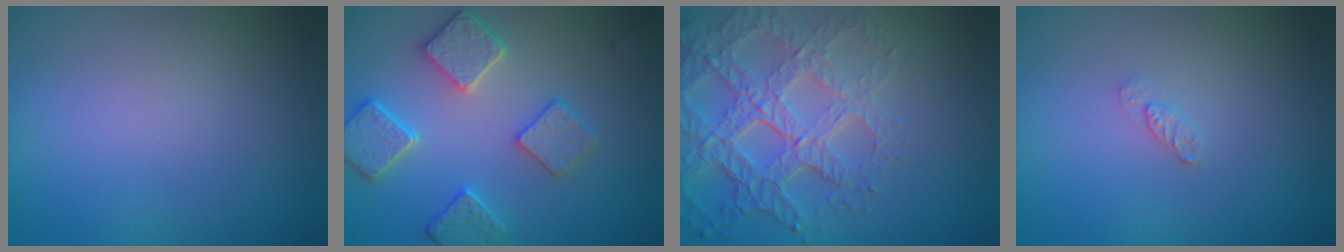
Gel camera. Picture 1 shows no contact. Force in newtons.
{"total": 4.2, "press": 4.1, "slide": 0.9}
{"total": 7.6, "press": 5.3, "slide": 5.5}
{"total": 0.9, "press": 0.8, "slide": 0.2}